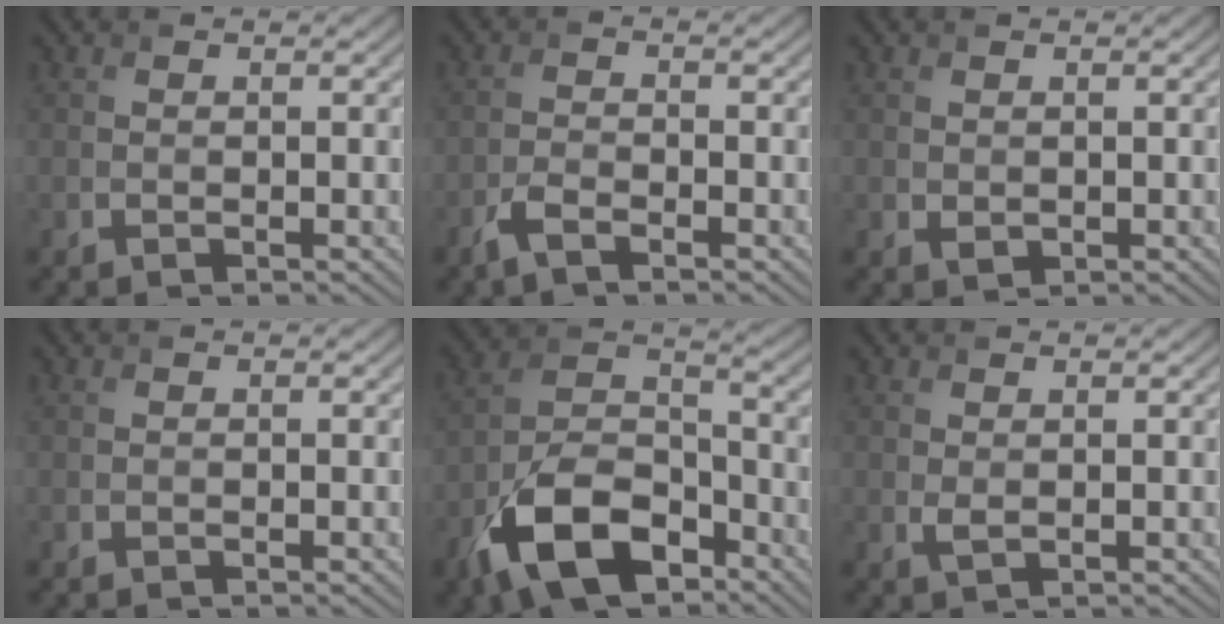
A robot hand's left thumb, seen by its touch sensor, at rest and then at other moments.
{"total": 2.6, "force": [-1.9, 0.8, 1.6], "torque": [-0.040, -0.001, -0.045]}
{"total": 0.8, "force": [0.2, 0.6, 0.4], "torque": [-0.010, -0.005, 0.009]}
{"total": 0.0}
{"total": 12.7, "force": [-7.3, 6.6, 8.0], "torque": [-0.167, -0.008, -0.148]}
{"total": 1.0, "force": [0.3, 0.5, 0.8], "torque": [-0.022, -0.002, 0.010]}